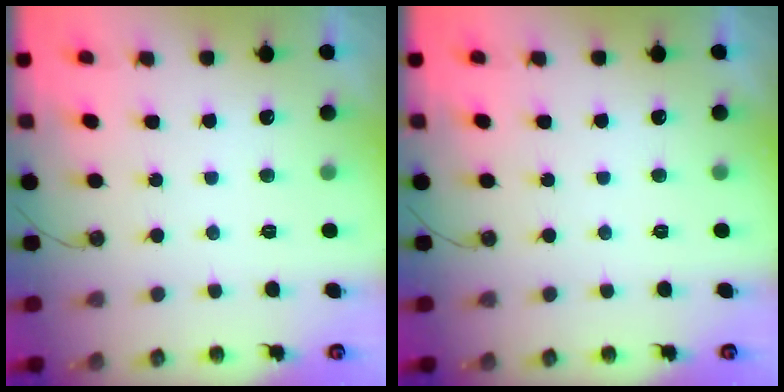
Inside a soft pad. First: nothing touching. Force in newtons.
{"total": 0.0}